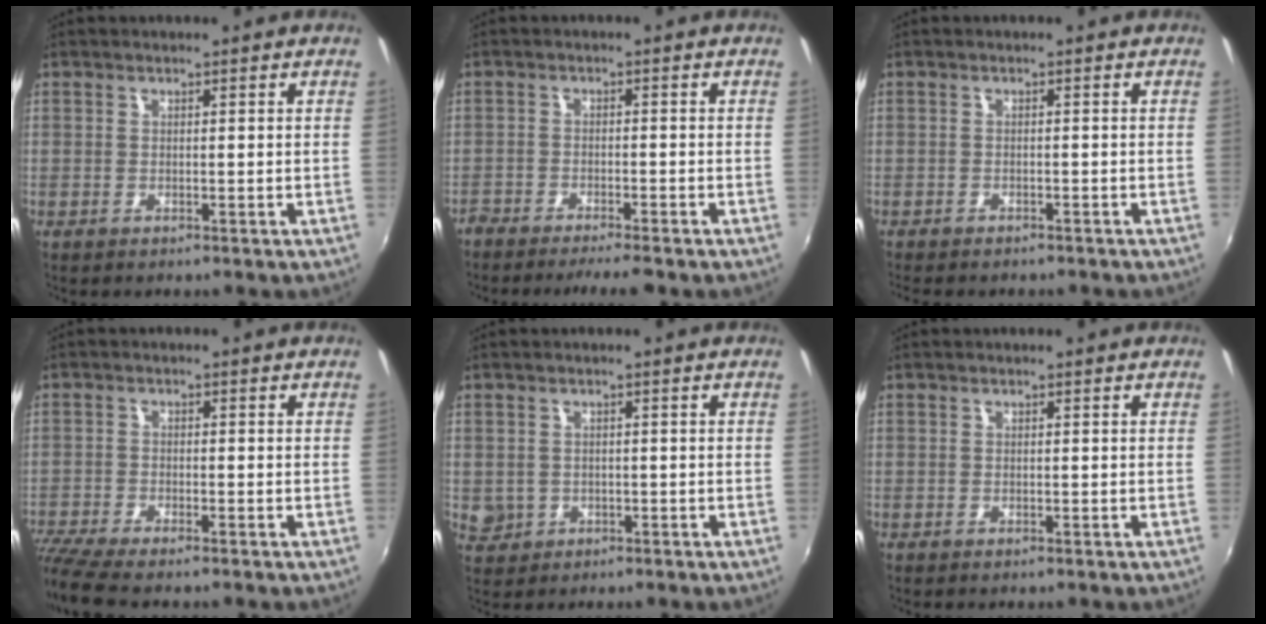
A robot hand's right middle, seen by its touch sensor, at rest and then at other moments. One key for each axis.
{"total": 6.7, "fx": -5.9, "fy": 0.9, "fz": 3.1, "tx": -0.083, "ty": -0.011, "tz": -0.097}
{"total": 4.4, "fx": -3.9, "fy": 1.3, "fz": 1.7, "tx": -0.042, "ty": -0.017, "tz": -0.056}
{"total": 7.1, "fx": -6.2, "fy": 0.7, "fz": 3.4, "tx": -0.092, "ty": -0.033, "tz": -0.112}
{"total": 3.3, "fx": -0.3, "fy": 3.2, "fz": 1.0, "tx": -0.020, "ty": -0.001, "tz": 0.002}
{"total": 0.0}